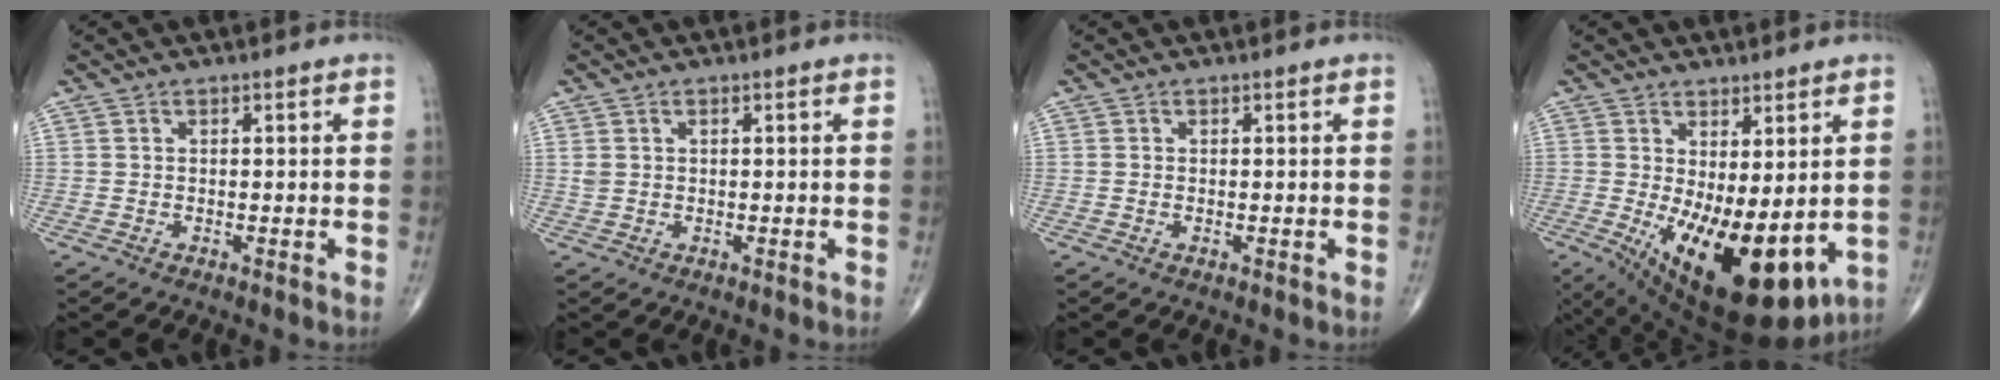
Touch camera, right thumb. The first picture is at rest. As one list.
[{"total": 1.4, "force": [0.5, 0.9, 0.9], "torque": [-0.023, 0.006, 0.017]}, {"total": 0.0}, {"total": 18.3, "force": [-3.4, 7.7, 16.2], "torque": [-0.232, -0.031, -0.021]}]